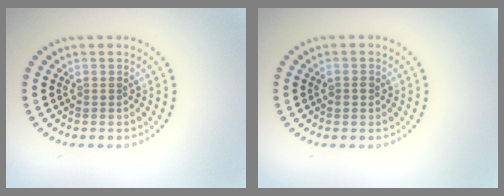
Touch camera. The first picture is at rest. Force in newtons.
{"total": 0.9, "press": 0.9, "slide": 0.0}